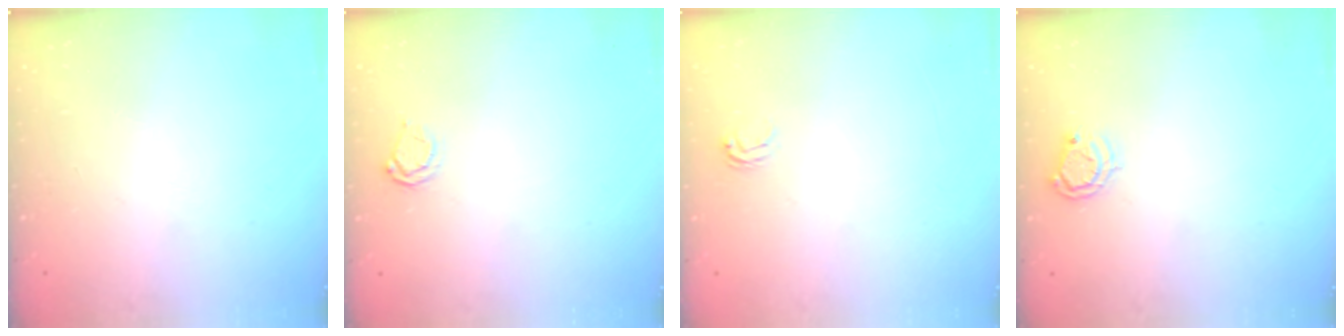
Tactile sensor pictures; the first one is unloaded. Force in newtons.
{"total": 2.5, "press": 2.4, "slide": 0.3}
{"total": 2.1, "press": 2.1, "slide": 0.2}
{"total": 4.5, "press": 4.4, "slide": 0.6}